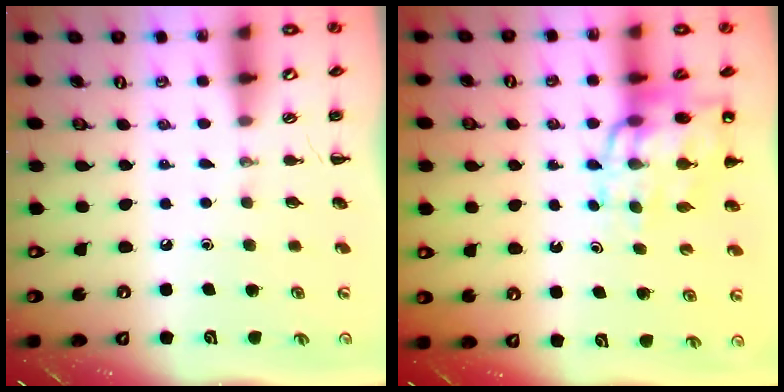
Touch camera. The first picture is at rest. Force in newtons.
{"total": 16.4, "press": 15.9, "slide": 3.9}